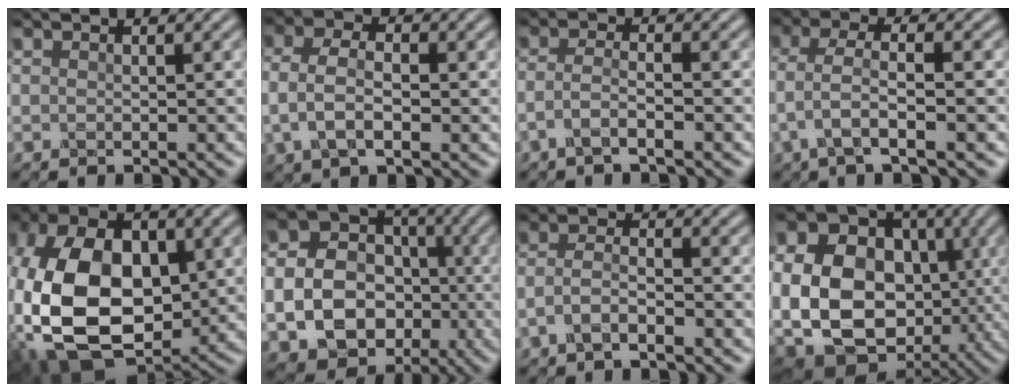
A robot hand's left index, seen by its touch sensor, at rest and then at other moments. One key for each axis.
{"total": 4.5, "fx": -0.4, "fy": 2.5, "fz": 3.7, "tx": -0.079, "ty": 0.001, "tz": -0.014}
{"total": 2.4, "fx": -1.3, "fy": 0.5, "fz": 1.9, "tx": -0.037, "ty": 0.004, "tz": -0.037}
{"total": 4.1, "fx": -1.3, "fy": 1.1, "fz": 3.7, "tx": -0.082, "ty": 0.006, "tz": -0.030}
{"total": 15.8, "fx": -1.7, "fy": 10.1, "fz": 12.1, "tx": -0.258, "ty": -0.006, "tz": -0.036}
{"total": 15.3, "fx": -3.2, "fy": 13.1, "fz": 7.2, "tx": -0.147, "ty": -0.030, "tz": -0.052}
{"total": 2.7, "fx": -1.4, "fy": 0.9, "fz": 2.1, "tx": -0.046, "ty": 0.007, "tz": -0.037}
{"total": 19.7, "fx": -1.0, "fy": 16.3, "fz": 11.1, "tx": -0.221, "ty": 0.003, "tz": -0.045}